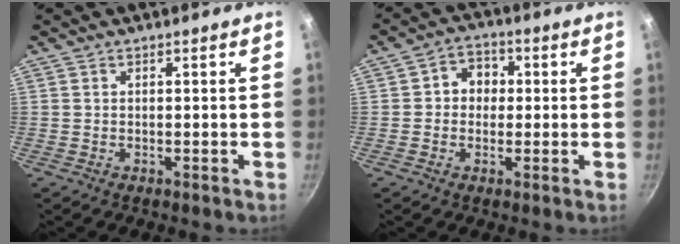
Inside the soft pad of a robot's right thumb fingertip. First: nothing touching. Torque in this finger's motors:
{"motor_torque": [-0.30, 0.28, 0.16, 0.05, 0.05]}